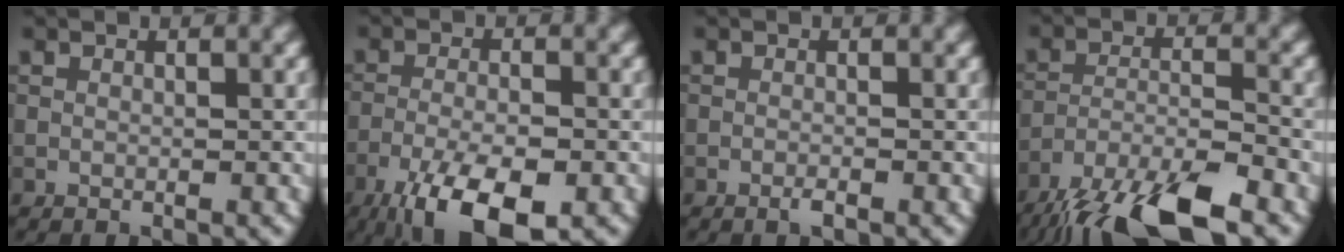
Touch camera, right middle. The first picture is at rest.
{"total": 8.9, "force": [-5.5, 2.8, 6.3], "torque": [-0.119, -0.024, -0.097]}
{"total": 0.8, "force": [-0.5, 0.1, 0.6], "torque": [-0.010, -0.001, -0.011]}
{"total": 10.4, "force": [-8.0, 2.7, 6.1], "torque": [-0.115, -0.013, -0.147]}